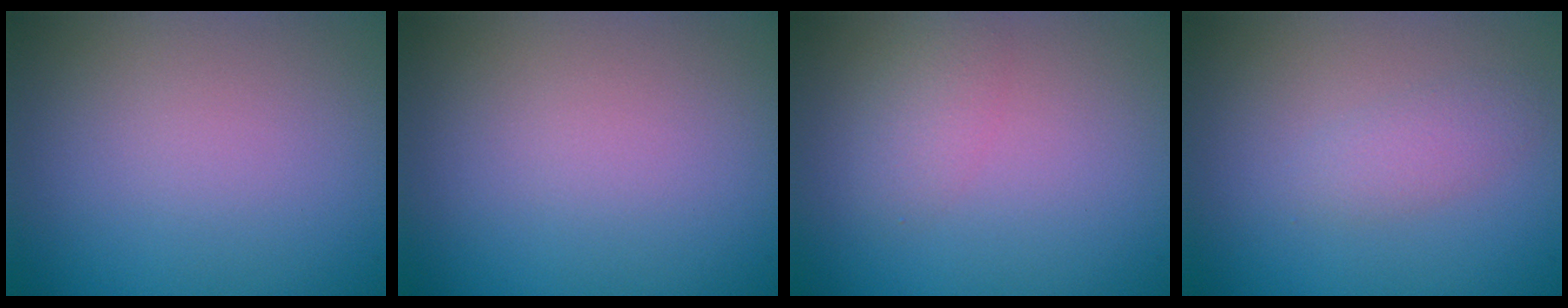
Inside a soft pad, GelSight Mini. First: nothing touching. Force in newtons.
{"total": 0.0}
{"total": 1.6, "press": 1.6, "slide": 0.1}
{"total": 1.6, "press": 1.6, "slide": 0.0}